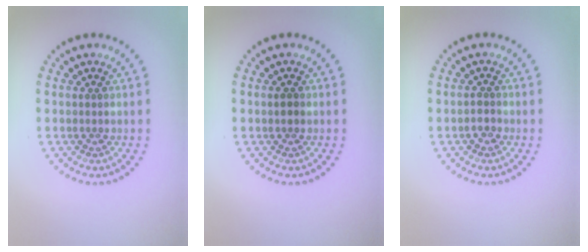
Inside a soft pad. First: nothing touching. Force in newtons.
{"total": 0.8, "press": 0.8, "slide": 0.1}
{"total": 1.1, "press": 1.0, "slide": 0.5}